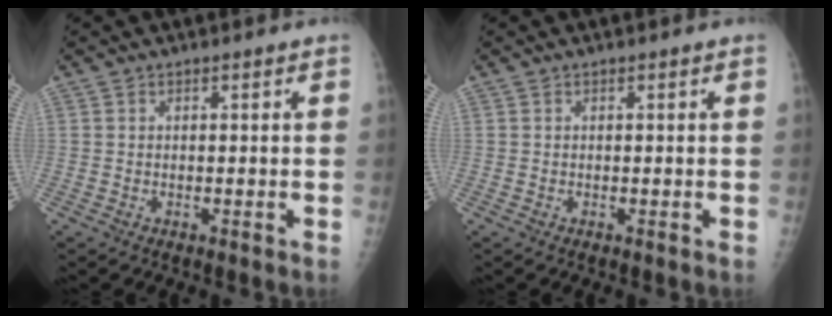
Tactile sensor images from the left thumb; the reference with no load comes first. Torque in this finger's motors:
{"motor_torque": [0.05, 0.08, 0.00, -0.13, 0.00]}